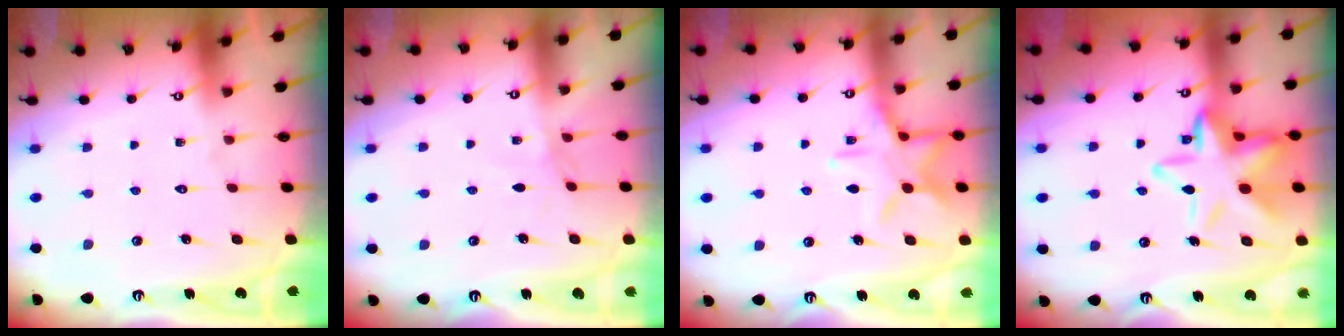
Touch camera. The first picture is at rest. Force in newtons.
{"total": 2.4, "press": 2.4, "slide": 0.5}
{"total": 12.9, "press": 12.9, "slide": 0.7}
{"total": 16.5, "press": 16.4, "slide": 2.1}